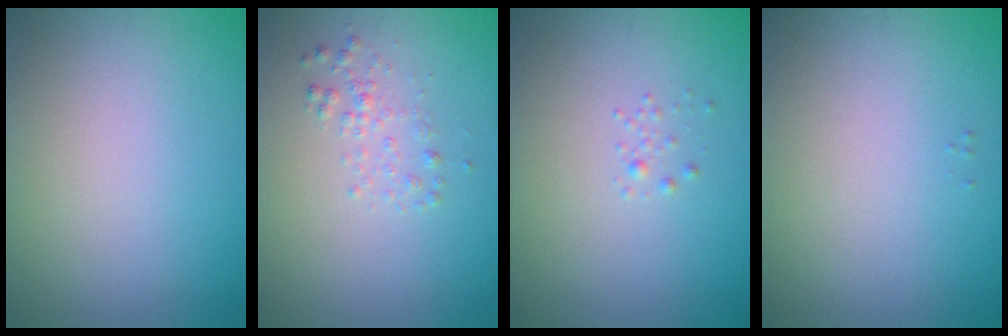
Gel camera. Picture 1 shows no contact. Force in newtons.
{"total": 1.3, "press": 1.3, "slide": 0.0}
{"total": 0.6, "press": 0.6, "slide": 0.0}
{"total": 0.0}